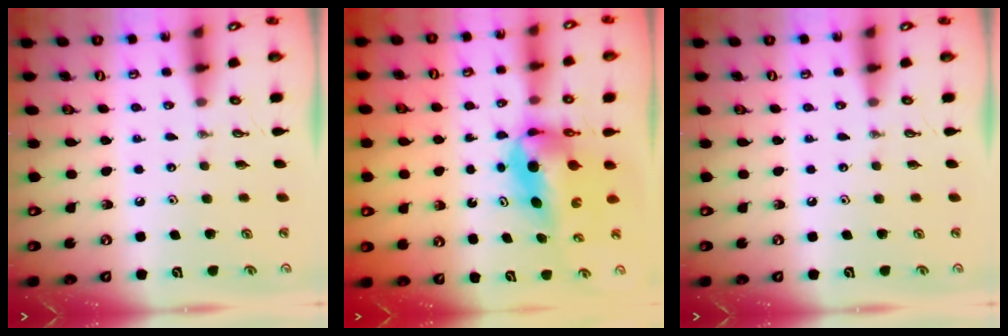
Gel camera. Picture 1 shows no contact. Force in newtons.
{"total": 7.4, "press": 6.9, "slide": 2.5}
{"total": 0.0}